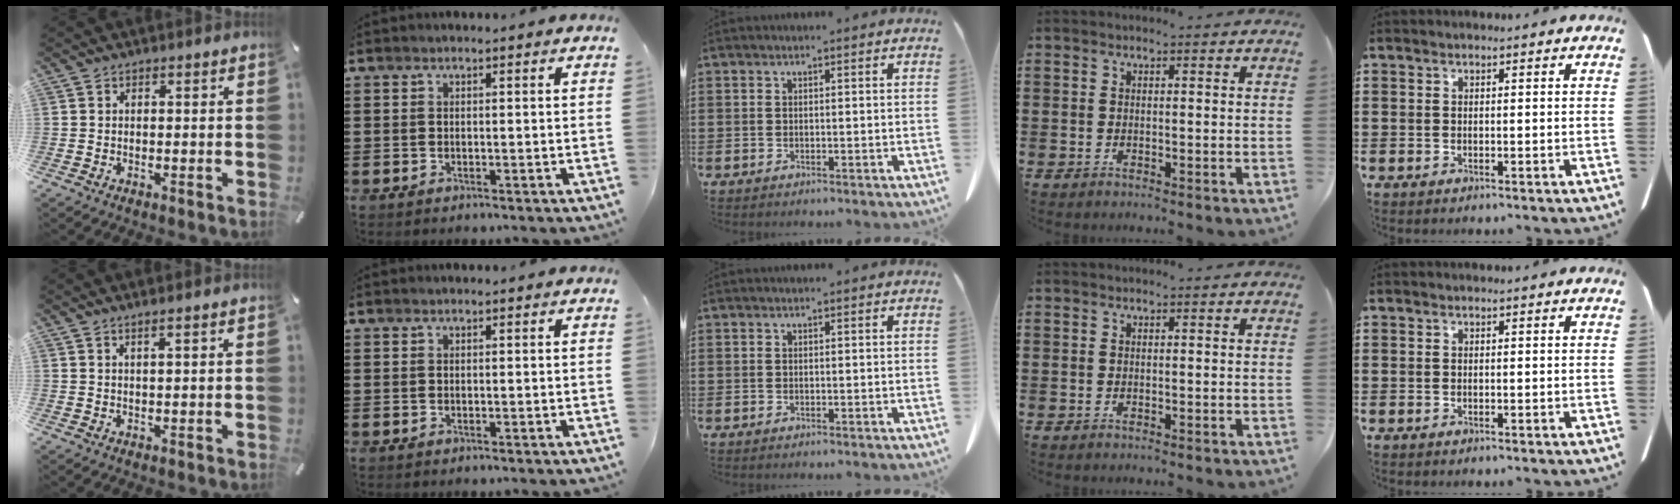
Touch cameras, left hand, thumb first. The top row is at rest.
{"thumb": {"total": 1.6, "force": [1.0, -0.1, 1.2], "torque": [-0.024, -0.002, 0.017]}}